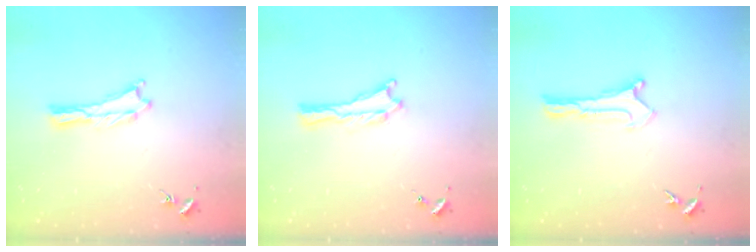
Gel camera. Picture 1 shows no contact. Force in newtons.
{"total": 0.0}
{"total": 0.0}